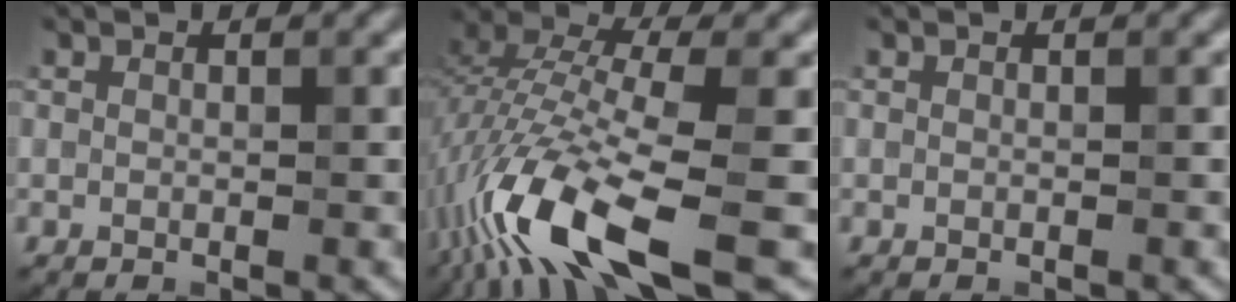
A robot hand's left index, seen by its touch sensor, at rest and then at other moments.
{"total": 12.1, "force": [-6.2, 3.4, 9.8], "torque": [-0.204, 0.000, -0.119]}
{"total": 0.0}